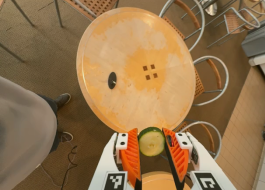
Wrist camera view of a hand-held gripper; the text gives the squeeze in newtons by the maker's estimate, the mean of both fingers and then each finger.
{"total": 9.2, "left": 9.1, "right": 9.3}